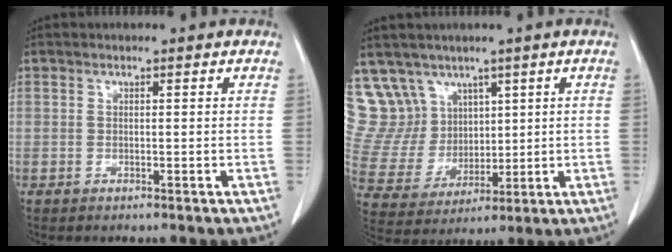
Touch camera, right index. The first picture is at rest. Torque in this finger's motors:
{"motor_torque": [-0.64, 0.80, -0.02, -0.03]}